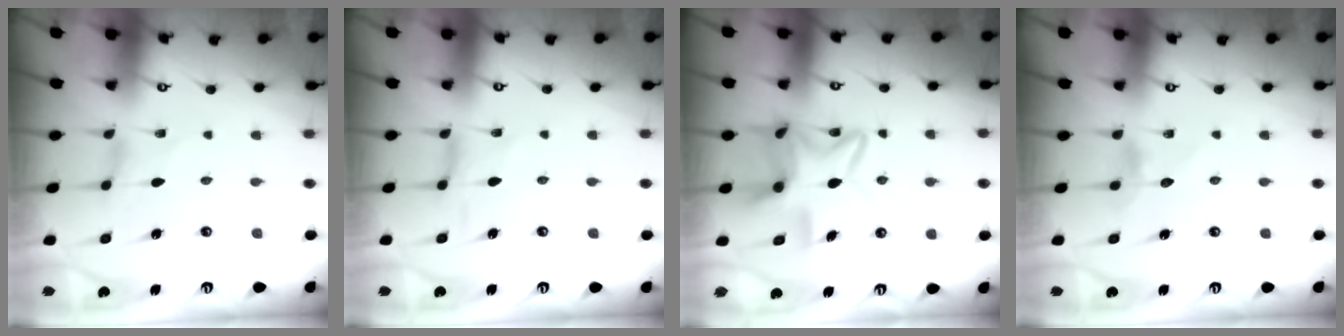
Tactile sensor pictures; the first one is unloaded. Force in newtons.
{"total": 1.6, "press": 1.6, "slide": 0.1}
{"total": 12.1, "press": 12.0, "slide": 1.0}
{"total": 3.4, "press": 3.4, "slide": 0.3}